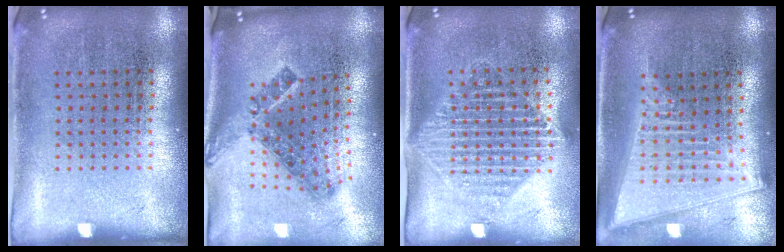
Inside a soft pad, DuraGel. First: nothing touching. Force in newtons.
{"total": 1.5, "press": 1.1, "slide": 1.1}
{"total": 1.5, "press": 1.3, "slide": 0.8}
{"total": 2.1, "press": 1.8, "slide": 1.2}